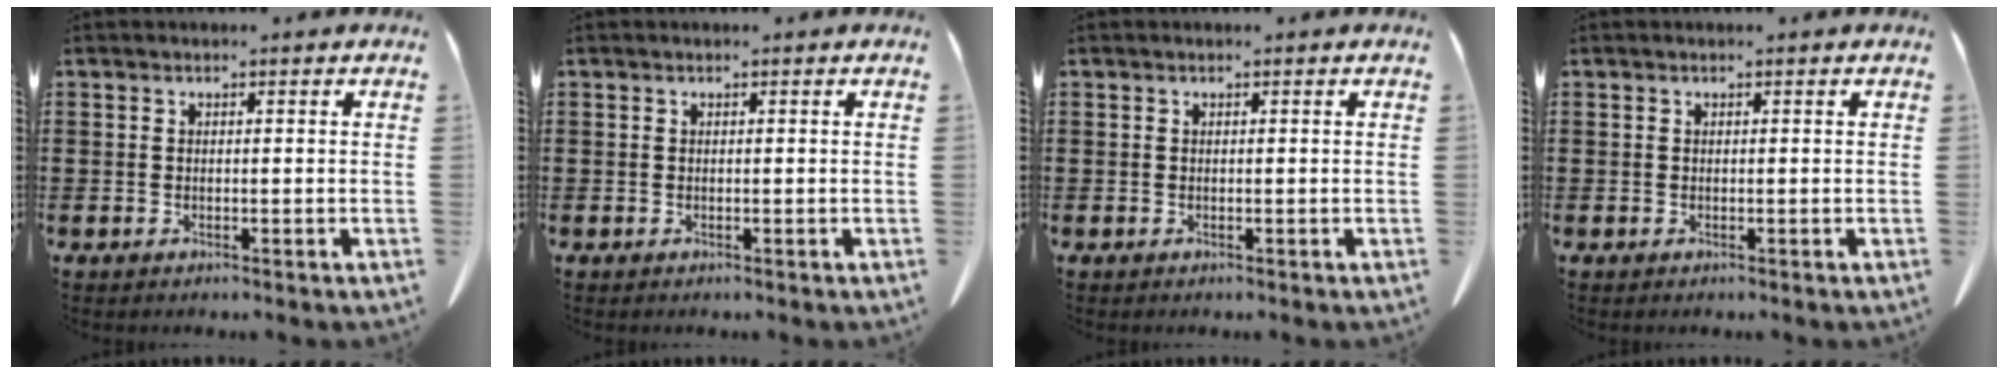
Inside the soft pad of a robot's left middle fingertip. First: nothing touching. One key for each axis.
{"total": 0.0}
{"total": 0.0}
{"total": 0.0}